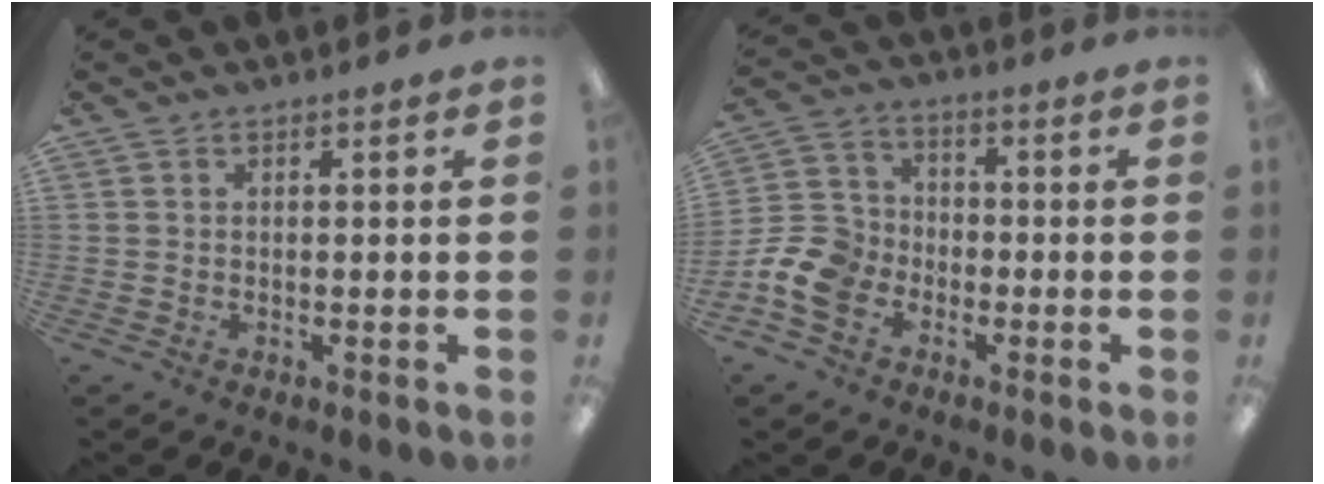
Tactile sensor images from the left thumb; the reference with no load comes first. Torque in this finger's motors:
{"motor_torque": [-0.32, 0.44, 0.82, 0.51, 0.04]}